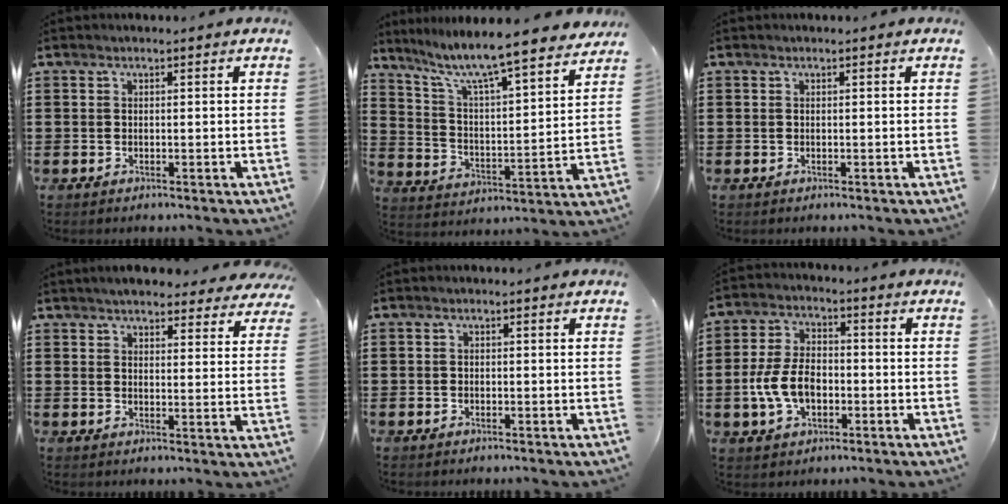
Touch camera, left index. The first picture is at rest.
{"total": 7.9, "force": [7.0, 0.0, 3.8], "torque": [-0.103, -0.054, 0.114]}
{"total": 0.0}
{"total": 4.8, "force": [4.6, 0.8, 1.2], "torque": [-0.031, -0.017, 0.082]}
{"total": 0.6, "force": [-0.3, 0.5, 0.1], "torque": [-0.005, 0.001, -0.007]}
{"total": 8.1, "force": [-2.0, 4.8, 6.2], "torque": [-0.150, 0.002, -0.045]}